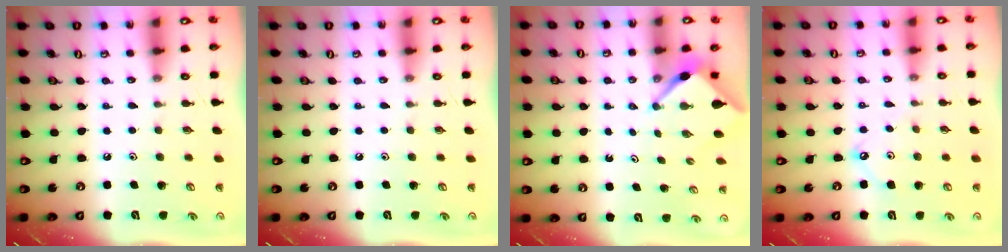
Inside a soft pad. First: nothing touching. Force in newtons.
{"total": 0.0}
{"total": 2.9, "press": 2.9, "slide": 0.4}
{"total": 5.4, "press": 5.4, "slide": 0.5}